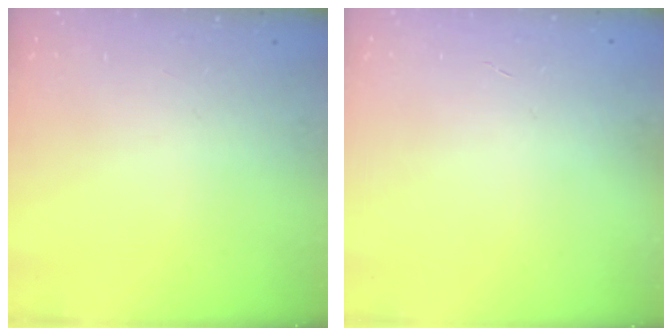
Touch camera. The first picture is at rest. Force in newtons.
{"total": 0.0}